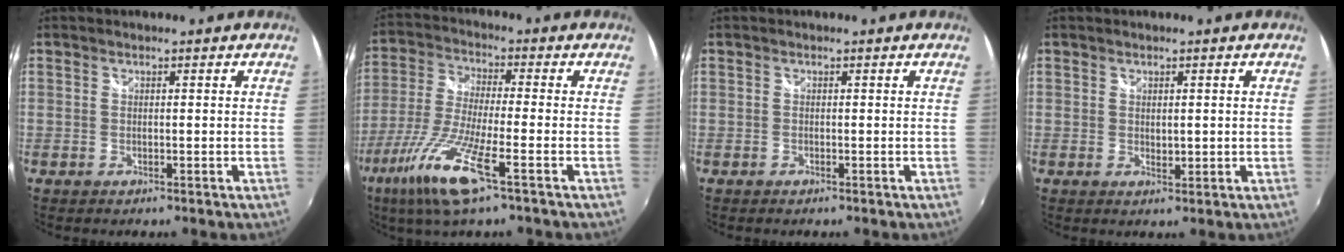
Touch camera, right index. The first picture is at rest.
{"total": 13.4, "force": [-6.9, 1.3, 11.4], "torque": [-0.256, -0.023, -0.139]}
{"total": 0.0}
{"total": 1.8, "force": [0.6, 1.1, 1.3], "torque": [-0.019, -0.002, 0.012]}